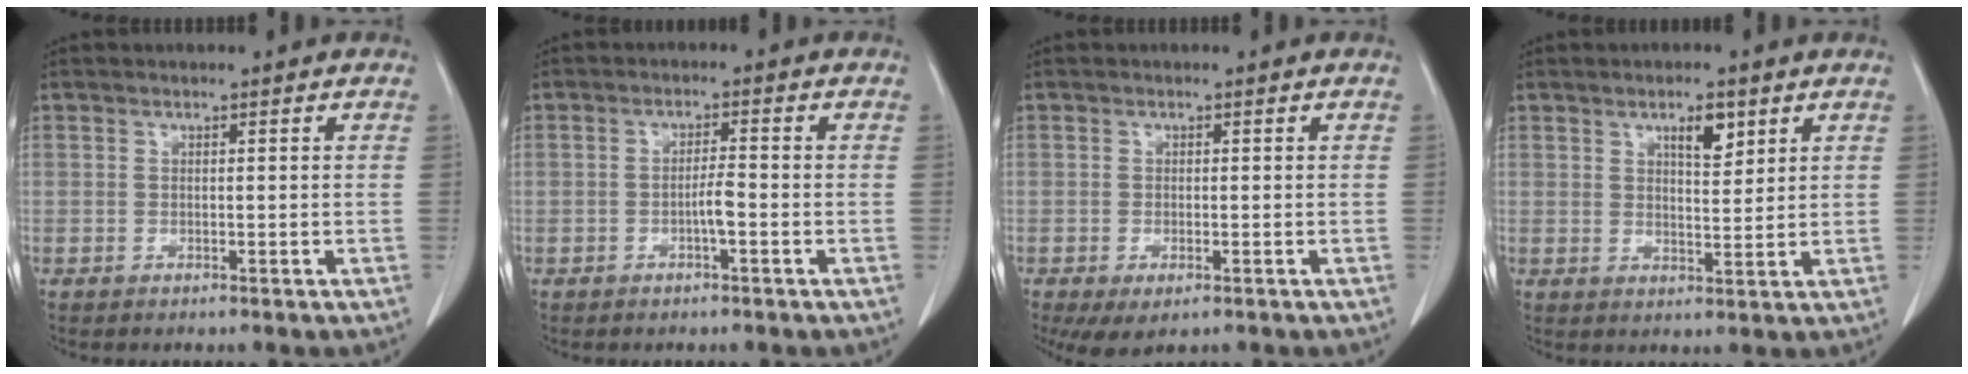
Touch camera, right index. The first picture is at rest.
{"total": 2.3, "force": [-0.8, 0.2, 2.2], "torque": [-0.034, 0.004, -0.013]}
{"total": 4.2, "force": [-2.2, 1.7, 3.1], "torque": [-0.053, -0.012, -0.028]}
{"total": 4.4, "force": [2.5, 1.4, 3.4], "torque": [-0.056, -0.002, 0.042]}